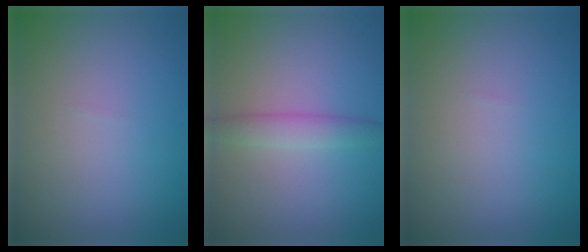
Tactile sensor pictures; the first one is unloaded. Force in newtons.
{"total": 2.1, "press": 2.1, "slide": 0.1}
{"total": 0.0}